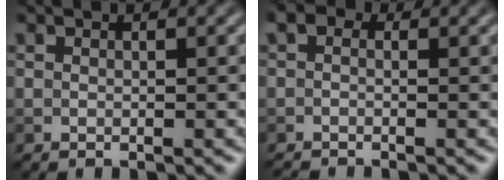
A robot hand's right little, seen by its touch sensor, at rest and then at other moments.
{"total": 1.3, "force": [-0.9, 0.6, 0.7], "torque": [-0.016, -0.004, -0.022]}